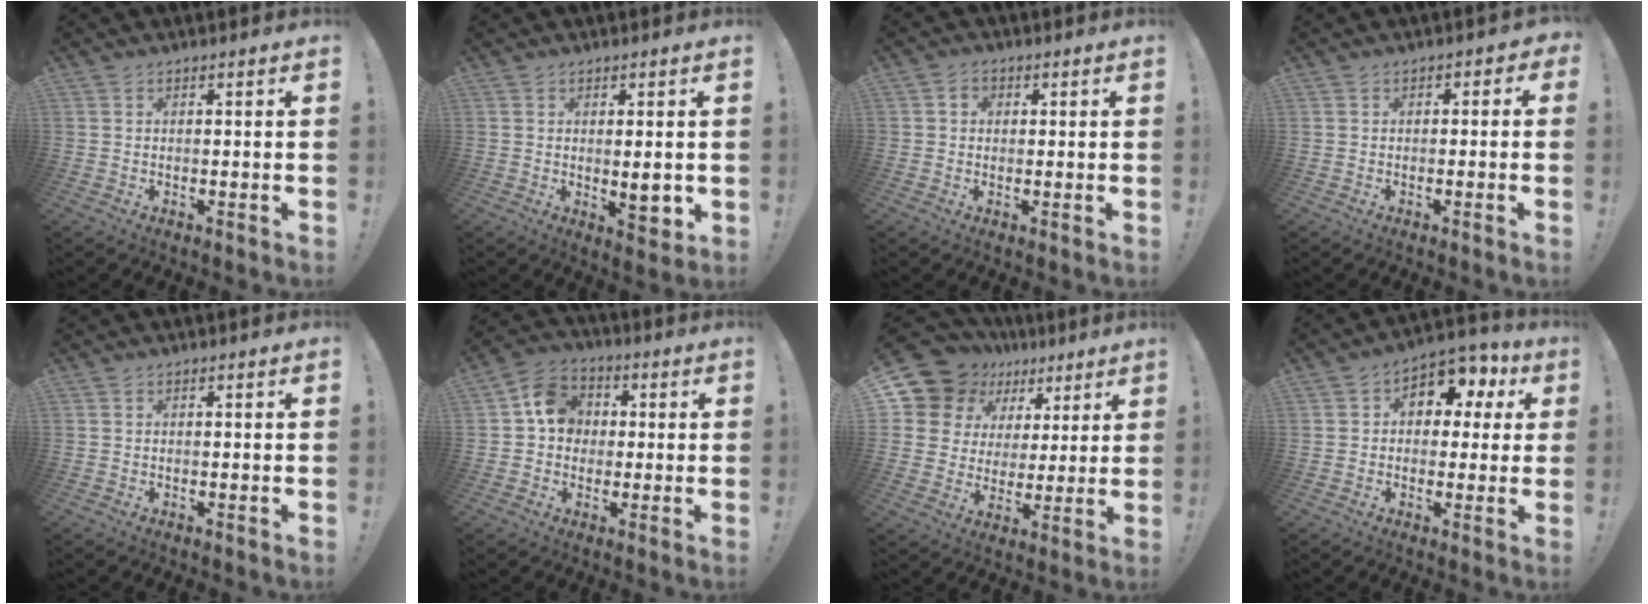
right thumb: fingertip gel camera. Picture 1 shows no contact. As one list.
[{"total": 5.3, "force": [0.6, 1.5, 5.1], "torque": [-0.058, -0.014, 0.011]}, {"total": 2.5, "force": [0.4, 2.2, 1.2], "torque": [-0.021, 0.007, 0.007]}, {"total": 2.2, "force": [-1.4, 1.6, 0.7], "torque": [-0.001, 0.009, -0.027]}, {"total": 0.0}, {"total": 10.3, "force": [1.1, 9.1, 4.8], "torque": [-0.062, 0.018, 0.026]}, {"total": 13.5, "force": [8.1, 10.0, 4.3], "torque": [-0.080, -0.052, 0.167]}, {"total": 8.7, "force": [3.0, 6.3, 5.1], "torque": [-0.068, -0.015, 0.058]}]